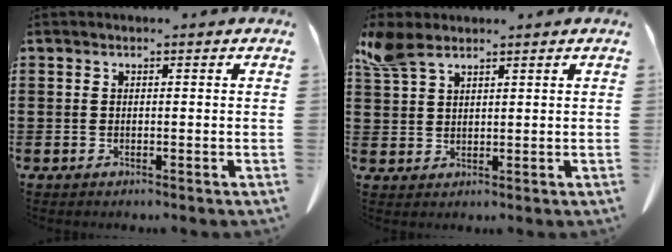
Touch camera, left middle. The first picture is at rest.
{"total": 4.4, "force": [3.3, 2.1, 2.1], "torque": [-0.054, 0.002, 0.062]}